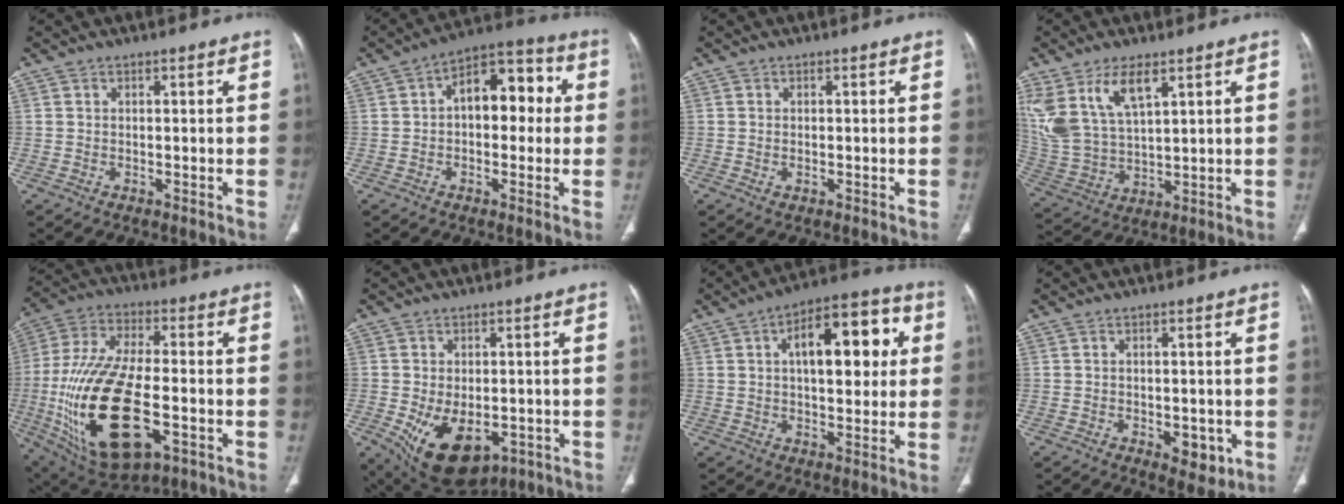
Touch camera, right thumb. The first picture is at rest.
{"total": 11.8, "force": [1.2, 7.0, 9.5], "torque": [-0.100, 0.037, 0.006]}
{"total": 0.8, "force": [-0.2, 0.5, 0.6], "torque": [-0.017, 0.004, 0.000]}
{"total": 13.6, "force": [7.1, 6.2, 9.8], "torque": [-0.203, -0.023, 0.158]}
{"total": 26.7, "force": [-6.5, 12.4, 22.7], "torque": [-0.486, -0.001, -0.095]}
{"total": 14.3, "force": [-5.1, 8.7, 10.1], "torque": [-0.161, -0.003, -0.056]}
{"total": 16.3, "force": [3.9, 7.8, 13.8], "torque": [-0.163, 0.021, 0.053]}
{"total": 5.7, "force": [-1.8, 3.1, 4.5], "torque": [-0.041, 0.002, -0.012]}